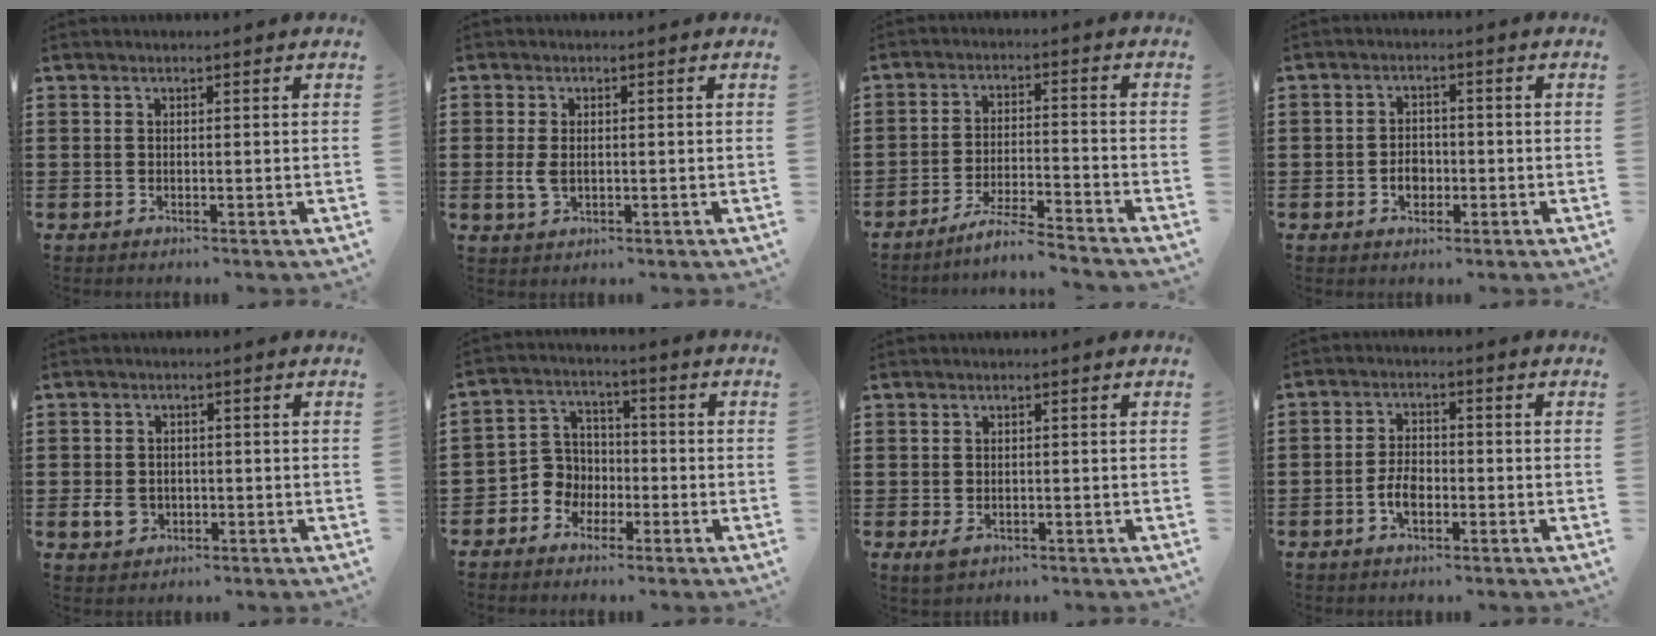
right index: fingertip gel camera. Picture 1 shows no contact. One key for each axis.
{"total": 2.6, "fx": -0.1, "fy": 1.6, "fz": 2.1, "tx": -0.057, "ty": -0.002, "tz": -0.007}
{"total": 5.4, "fx": -5.1, "fy": -0.3, "fz": 2.0, "tx": -0.046, "ty": -0.011, "tz": -0.100}
{"total": 3.1, "fx": -1.0, "fy": 2.3, "fz": 1.7, "tx": -0.028, "ty": 0.001, "tz": -0.022}
{"total": 3.3, "fx": -0.9, "fy": 2.7, "fz": 1.7, "tx": -0.037, "ty": 0.003, "tz": -0.016}
{"total": 5.0, "fx": -2.0, "fy": 4.5, "fz": 0.6, "tx": -0.036, "ty": 0.008, "tz": -0.045}
{"total": 1.3, "fx": -0.7, "fy": 0.8, "fz": 0.8, "tx": -0.017, "ty": -0.001, "tz": -0.013}
{"total": 4.1, "fx": -1.6, "fy": 2.2, "fz": 3.0, "tx": -0.075, "ty": 0.000, "tz": -0.036}